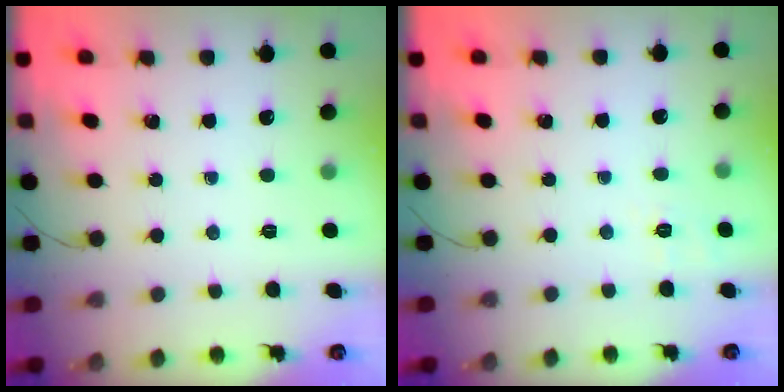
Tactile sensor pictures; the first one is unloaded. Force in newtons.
{"total": 2.0, "press": 0.4, "slide": 1.9}